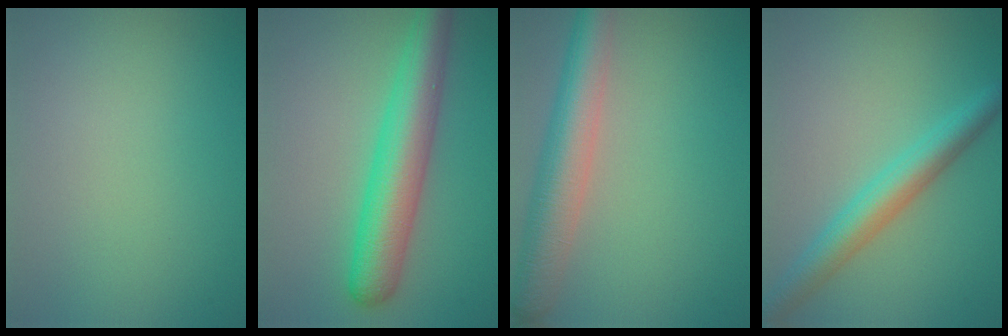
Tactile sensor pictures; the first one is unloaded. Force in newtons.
{"total": 6.7, "press": 6.7, "slide": 0.2}
{"total": 6.4, "press": 6.4, "slide": 0.3}
{"total": 4.2, "press": 4.2, "slide": 0.2}